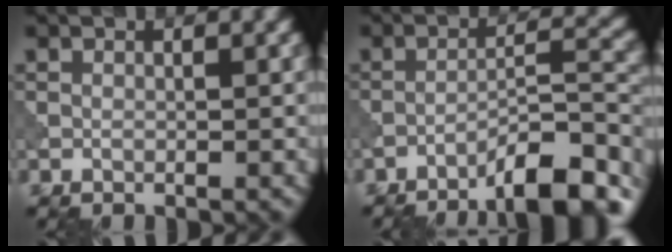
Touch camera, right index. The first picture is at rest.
{"total": 8.6, "force": [-6.5, 1.8, 5.4], "torque": [-0.073, 0.018, -0.105]}